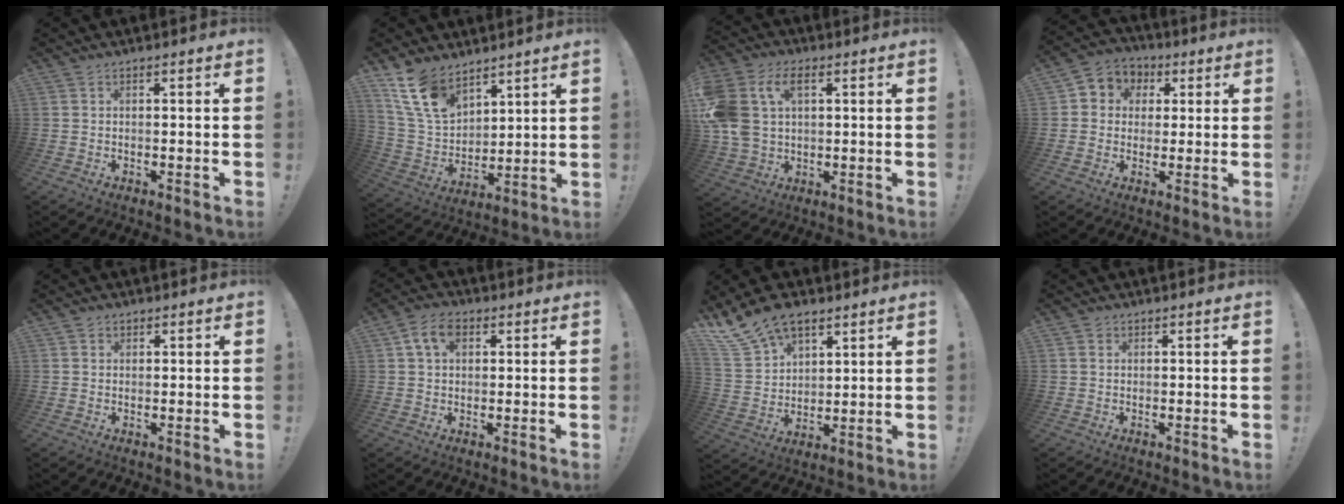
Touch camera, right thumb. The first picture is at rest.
{"total": 14.7, "force": [10.3, 8.0, 6.8], "torque": [-0.142, -0.061, 0.200]}
{"total": 14.5, "force": [4.4, 10.2, 9.2], "torque": [-0.208, -0.011, 0.084]}
{"total": 6.5, "force": [0.3, 6.3, 1.8], "torque": [-0.021, 0.006, 0.011]}
{"total": 1.3, "force": [0.8, 1.0, 0.2], "torque": [0.003, -0.001, 0.013]}
{"total": 7.3, "force": [2.7, 4.9, 4.6], "torque": [-0.078, 0.007, 0.051]}
{"total": 13.5, "force": [9.8, 7.5, 5.5], "torque": [-0.114, -0.055, 0.190]}
{"total": 0.9, "force": [0.6, 0.7, 0.1], "torque": [0.003, -0.002, 0.010]}